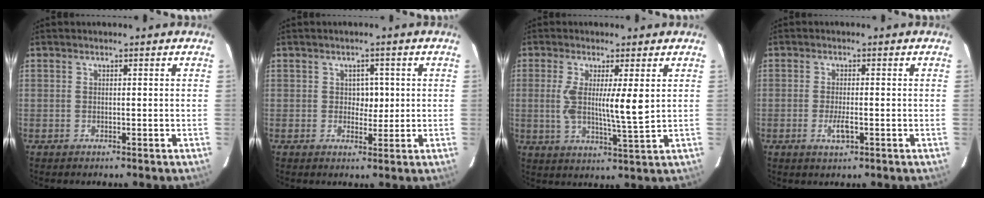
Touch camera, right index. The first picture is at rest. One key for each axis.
{"total": 2.9, "fx": 0.4, "fy": 2.1, "fz": 1.9, "tx": -0.017, "ty": 0.002, "tz": 0.006}
{"total": 7.8, "fx": 1.2, "fy": 0.4, "fz": 7.7, "tx": -0.143, "ty": -0.009, "tz": 0.021}
{"total": 2.9, "fx": -1.0, "fy": 0.7, "fz": 2.6, "tx": -0.053, "ty": -0.003, "tz": -0.015}